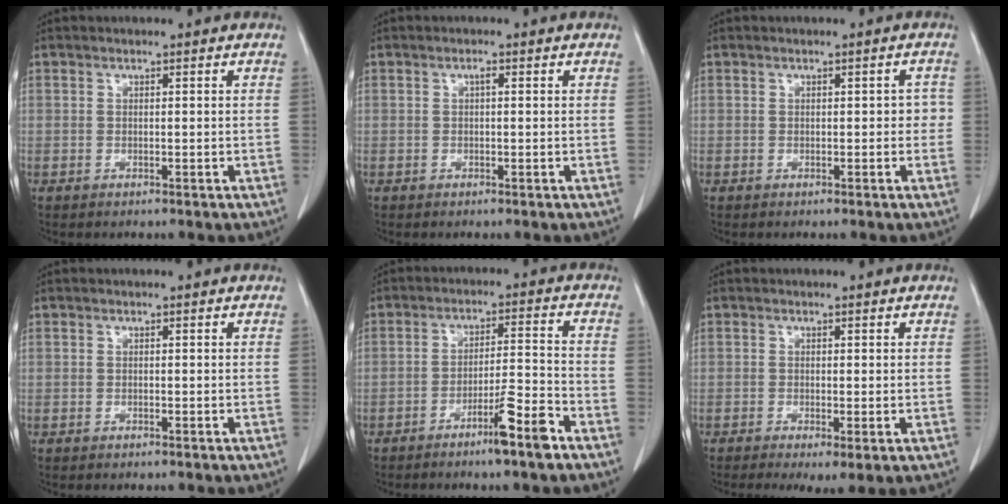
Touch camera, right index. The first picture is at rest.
{"total": 0.8, "force": [0.2, 0.2, 0.7], "torque": [-0.012, 0.004, 0.002]}
{"total": 1.8, "force": [-0.1, 1.2, 1.3], "torque": [-0.007, 0.018, -0.002]}
{"total": 0.0}
{"total": 7.2, "force": [-4.8, -0.2, 5.4], "torque": [-0.085, 0.000, -0.082]}
{"total": 3.7, "force": [-1.6, 0.9, 3.2], "torque": [-0.049, -0.014, -0.023]}